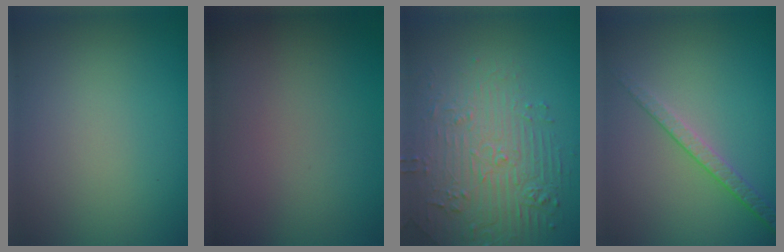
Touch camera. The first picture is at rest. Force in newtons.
{"total": 0.0}
{"total": 4.5, "press": 4.1, "slide": 1.8}
{"total": 2.1, "press": 1.6, "slide": 1.4}